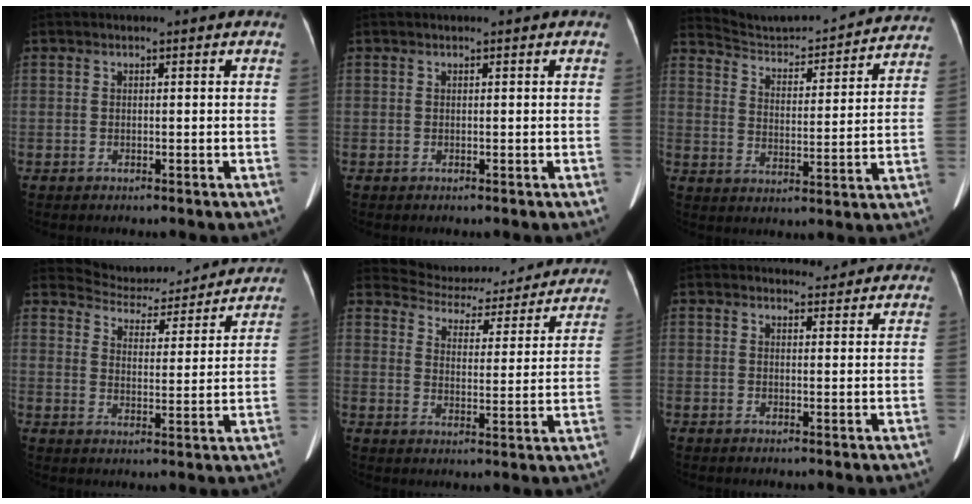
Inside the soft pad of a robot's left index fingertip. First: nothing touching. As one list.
[{"total": 0.0}, {"total": 20.8, "force": [20.0, 2.9, 4.9], "torque": [-0.067, -0.027, 0.268]}, {"total": 15.1, "force": [14.6, 3.2, 2.0], "torque": [-0.015, -0.005, 0.184]}, {"total": 20.6, "force": [19.5, 5.2, 4.2], "torque": [-0.045, -0.027, 0.234]}, {"total": 4.3, "force": [4.1, 1.4, 0.3], "torque": [0.002, 0.001, 0.038]}]